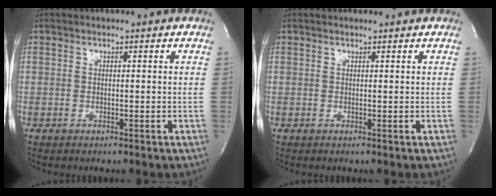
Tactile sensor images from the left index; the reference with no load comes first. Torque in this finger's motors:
{"motor_torque": [0.16, -0.11, -0.15, 0.00]}